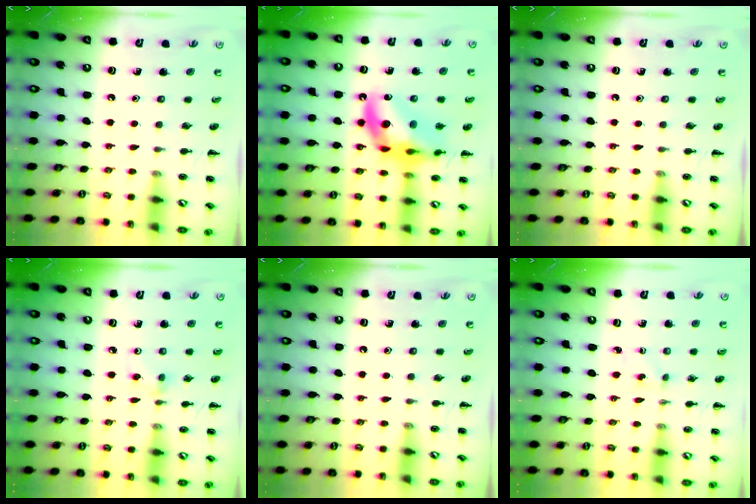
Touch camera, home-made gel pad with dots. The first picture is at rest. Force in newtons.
{"total": 15.3, "press": 14.8, "slide": 3.9}
{"total": 0.0}
{"total": 2.6, "press": 2.4, "slide": 1.0}
{"total": 0.0}
{"total": 1.5, "press": 1.3, "slide": 0.6}